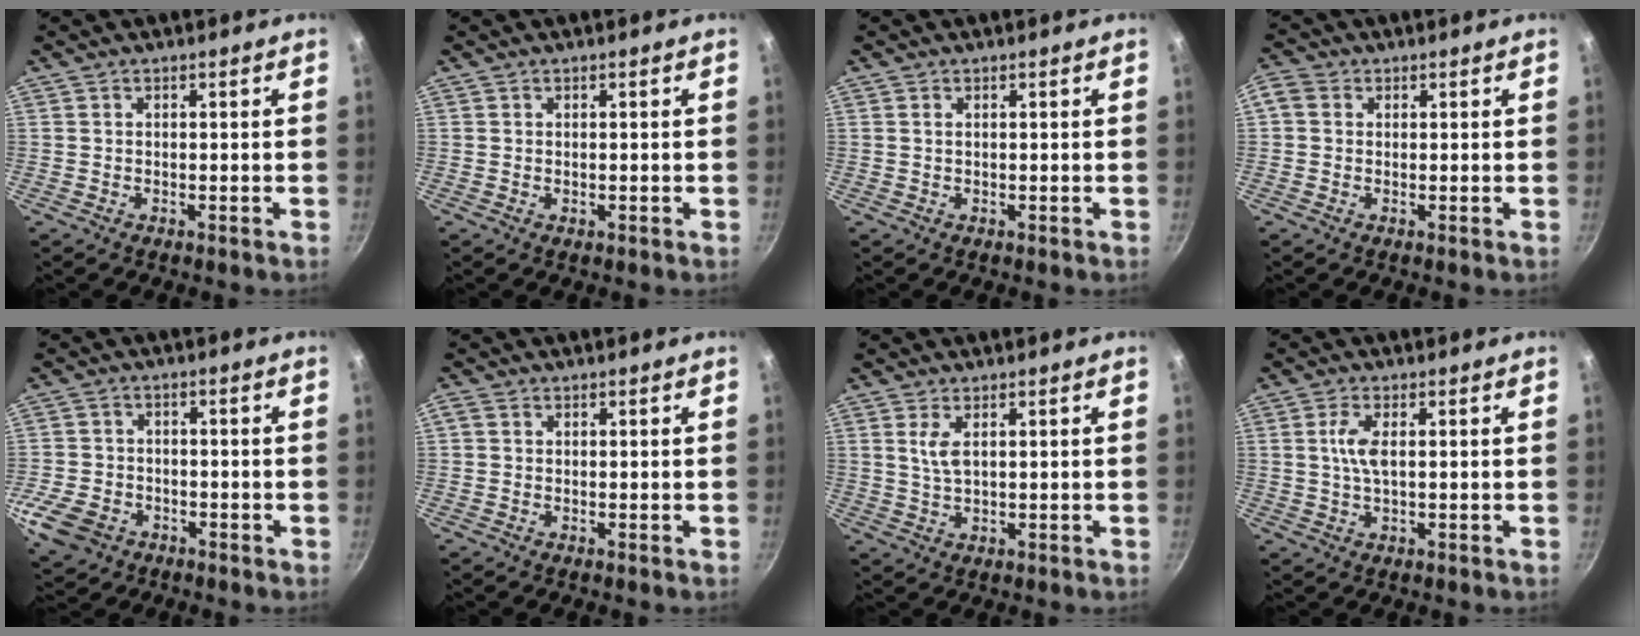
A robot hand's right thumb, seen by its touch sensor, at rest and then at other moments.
{"total": 0.5, "force": [0.0, 0.3, 0.5], "torque": [-0.005, 0.001, 0.000]}
{"total": 0.5, "force": [0.2, 0.2, 0.5], "torque": [-0.009, 0.001, 0.003]}
{"total": 3.0, "force": [0.5, 2.6, 1.4], "torque": [-0.026, 0.006, -0.003]}
{"total": 10.4, "force": [-4.6, 7.7, 5.4], "torque": [-0.120, 0.022, -0.083]}
{"total": 1.0, "force": [0.1, 0.8, 0.5], "torque": [-0.013, 0.004, 0.000]}
{"total": 3.5, "force": [1.1, 1.4, 3.0], "torque": [-0.061, -0.008, 0.025]}
{"total": 4.2, "force": [0.6, 1.5, 3.9], "torque": [-0.091, 0.004, 0.011]}